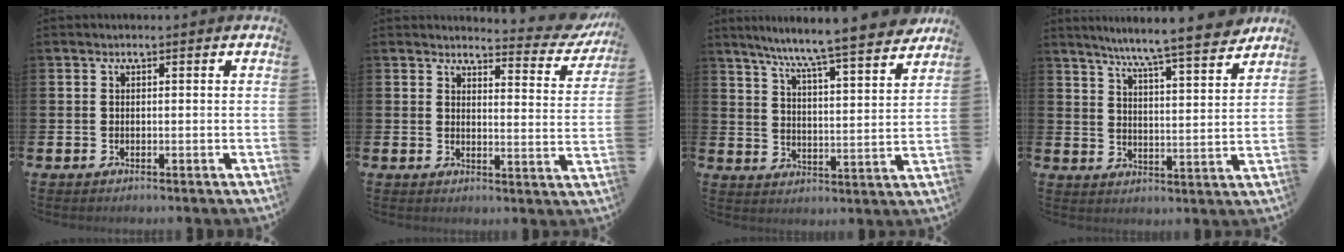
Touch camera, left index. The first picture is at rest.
{"total": 3.7, "force": [3.6, 0.5, 0.6], "torque": [-0.005, -0.036, 0.055]}
{"total": 8.3, "force": [7.8, -0.6, 2.8], "torque": [-0.078, -0.061, 0.128]}
{"total": 8.1, "force": [7.6, -0.3, 3.0], "torque": [-0.071, -0.053, 0.129]}